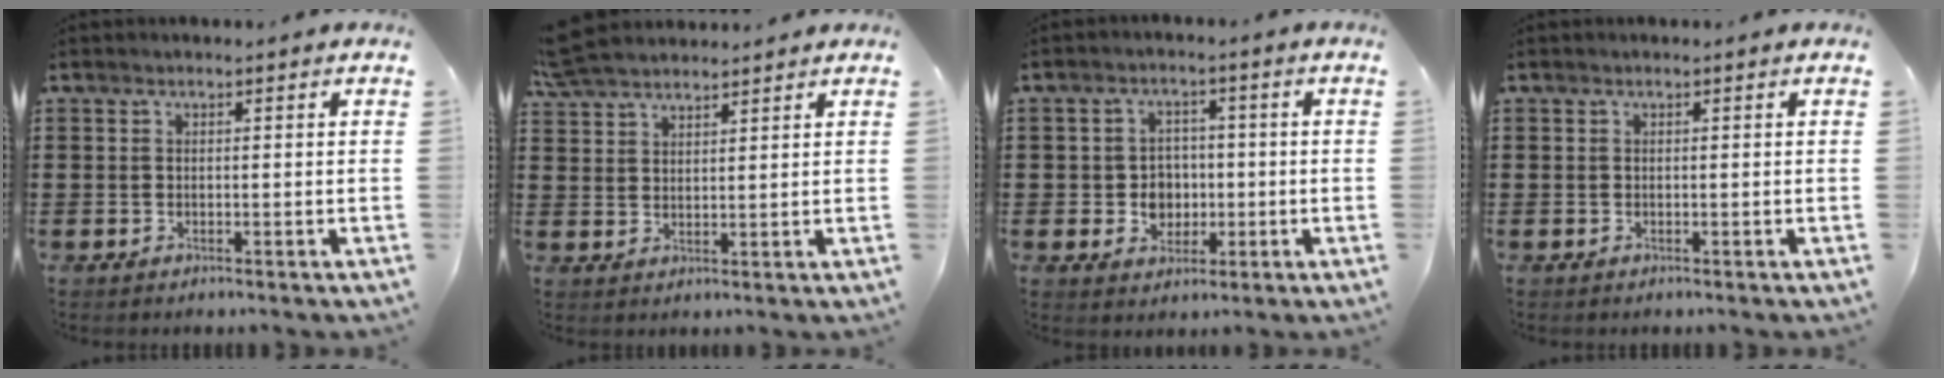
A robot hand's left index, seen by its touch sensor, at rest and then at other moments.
{"total": 4.7, "force": [4.4, 0.9, 1.2], "torque": [-0.037, -0.005, 0.086]}
{"total": 4.4, "force": [-0.4, 4.1, 1.6], "torque": [-0.038, 0.007, -0.012]}
{"total": 0.0}